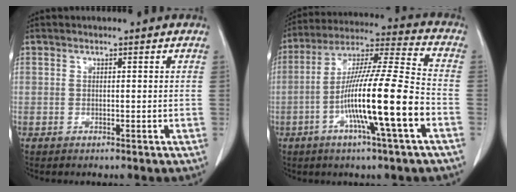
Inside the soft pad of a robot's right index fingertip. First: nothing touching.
{"total": 16.9, "force": [-5.3, -0.2, 16.1], "torque": [-0.290, -0.003, -0.100]}